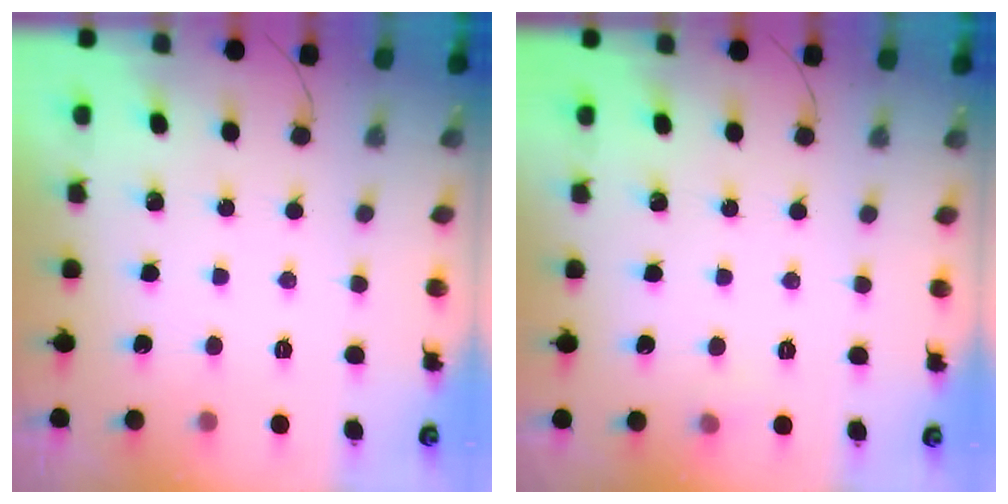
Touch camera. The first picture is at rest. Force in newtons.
{"total": 3.3, "press": 2.6, "slide": 2.1}